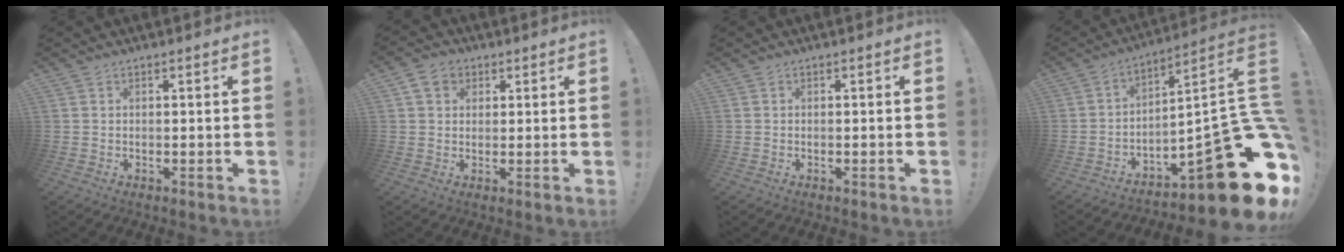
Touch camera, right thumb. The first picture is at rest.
{"total": 5.9, "force": [2.5, 4.7, 2.6], "torque": [-0.037, 0.000, 0.048]}
{"total": 0.0}
{"total": 22.8, "force": [-9.1, 5.8, 20.2], "torque": [-0.232, 0.011, -0.133]}